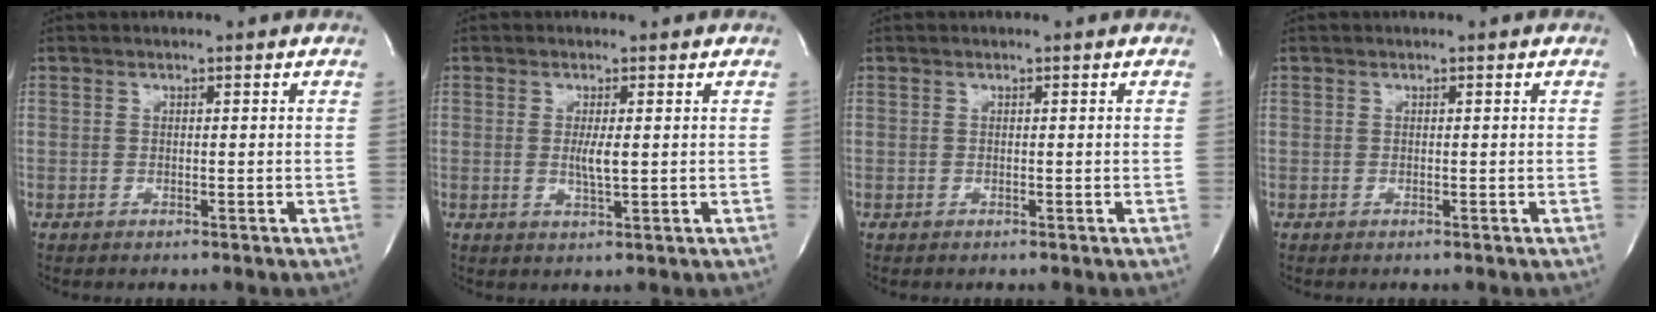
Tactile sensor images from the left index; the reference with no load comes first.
{"total": 2.7, "force": [0.2, 0.3, 2.7], "torque": [-0.056, -0.005, 0.006]}
{"total": 0.0}
{"total": 0.0}